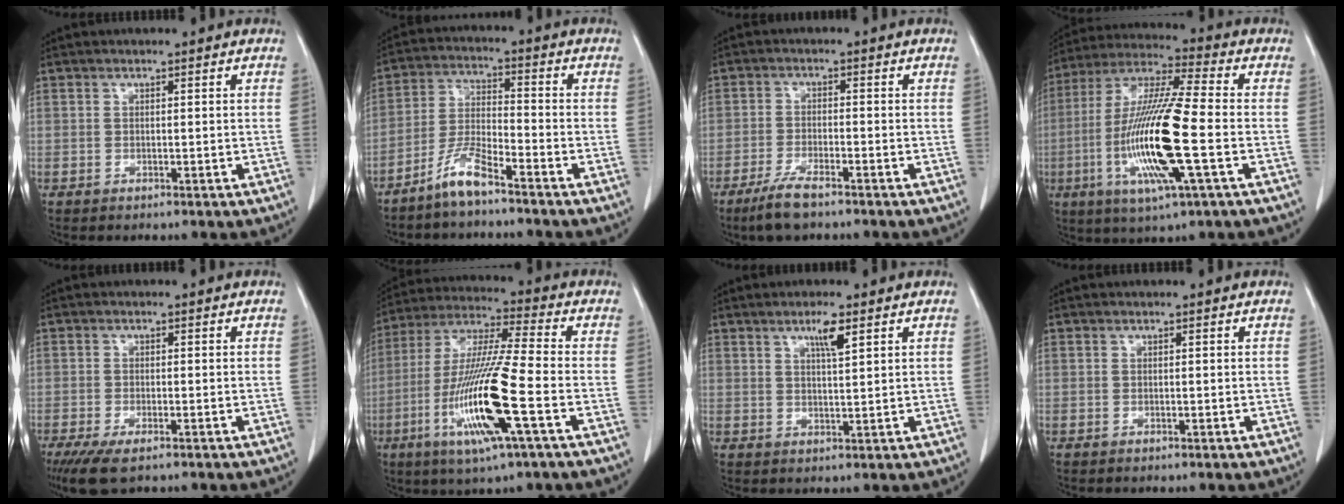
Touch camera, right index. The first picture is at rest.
{"total": 6.6, "force": [-5.1, 0.6, 4.1], "torque": [-0.094, -0.012, -0.104]}
{"total": 5.2, "force": [-3.8, 0.8, 3.4], "torque": [-0.079, -0.012, -0.068]}
{"total": 17.8, "force": [-4.0, 1.1, 17.3], "torque": [-0.358, -0.016, -0.079]}
{"total": 5.7, "force": [-3.8, 1.5, 3.9], "torque": [-0.071, -0.017, -0.059]}
{"total": 16.7, "force": [-5.4, 0.3, 15.9], "torque": [-0.326, -0.019, -0.104]}
{"total": 3.5, "force": [2.0, 0.1, 2.9], "torque": [-0.053, -0.003, 0.036]}
{"total": 0.0}